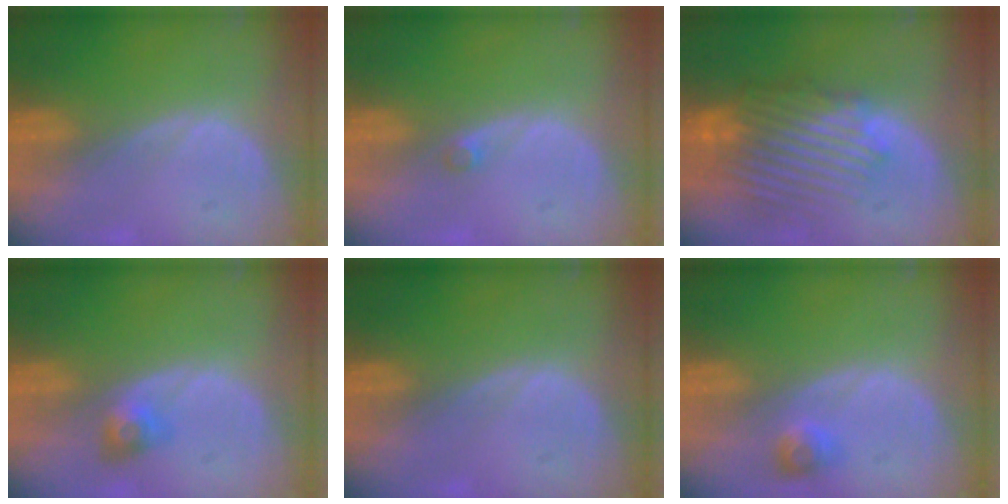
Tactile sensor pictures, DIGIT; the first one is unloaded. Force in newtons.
{"total": 1.0, "press": 0.9, "slide": 0.5}
{"total": 10.2, "press": 9.1, "slide": 4.7}
{"total": 3.0, "press": 2.7, "slide": 1.3}
{"total": 0.0}
{"total": 2.2, "press": 2.2, "slide": 0.2}